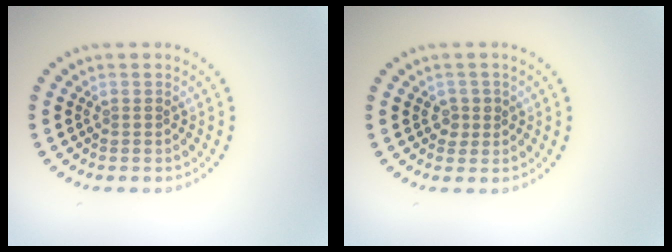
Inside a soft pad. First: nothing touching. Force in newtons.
{"total": 1.2, "press": 1.1, "slide": 0.4}